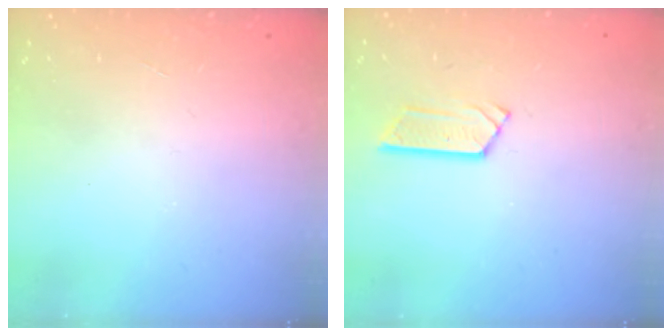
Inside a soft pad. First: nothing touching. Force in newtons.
{"total": 4.7, "press": 4.7, "slide": 0.4}